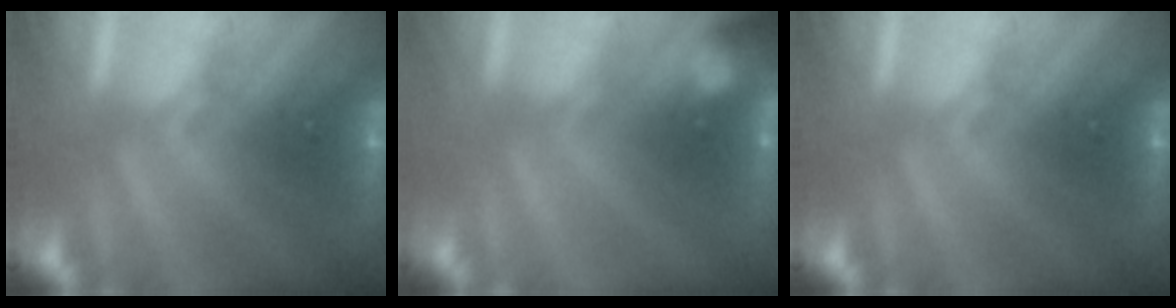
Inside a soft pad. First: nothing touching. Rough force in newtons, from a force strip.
{"total": 2.9}
{"total": 0.0}